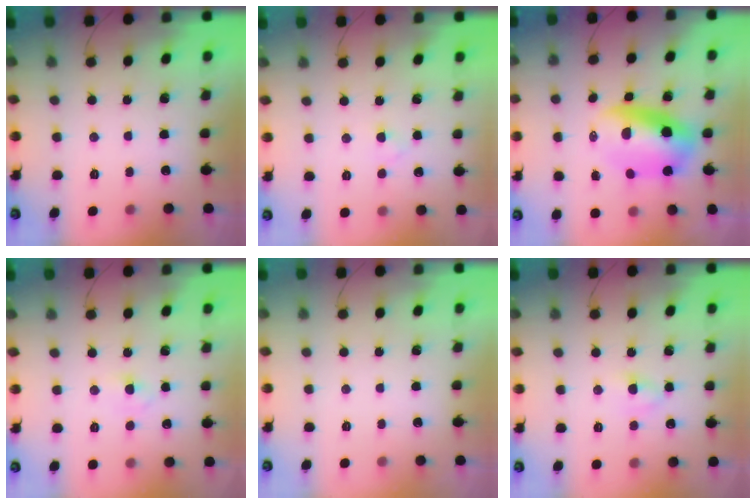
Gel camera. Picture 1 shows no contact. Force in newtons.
{"total": 1.7, "press": 1.4, "slide": 0.8}
{"total": 10.5, "press": 10.2, "slide": 2.5}
{"total": 2.1, "press": 1.9, "slide": 0.9}
{"total": 0.0}
{"total": 3.7, "press": 3.5, "slide": 1.2}